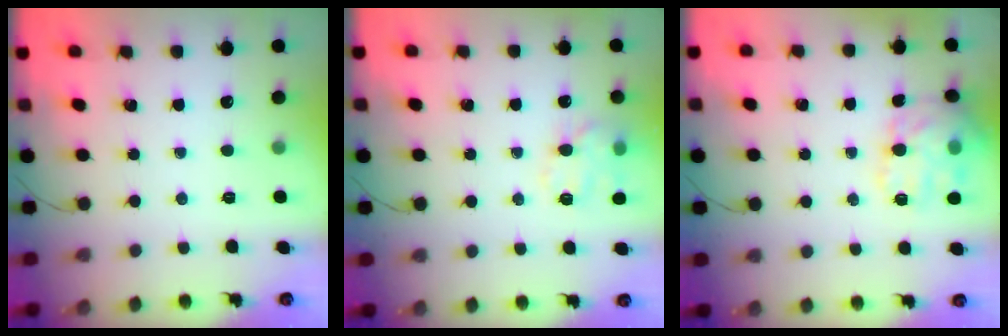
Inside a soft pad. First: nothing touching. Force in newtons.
{"total": 11.5, "press": 11.4, "slide": 1.4}
{"total": 14.5, "press": 14.5, "slide": 1.3}